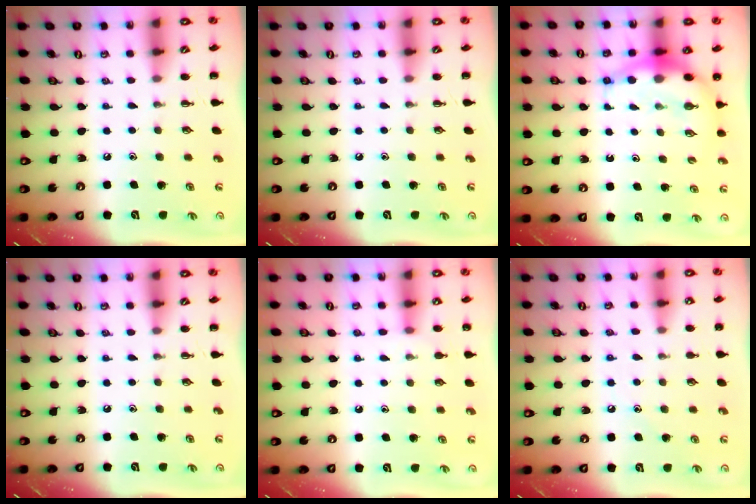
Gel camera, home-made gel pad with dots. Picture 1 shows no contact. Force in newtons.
{"total": 0.0}
{"total": 7.1, "press": 7.0, "slide": 1.4}
{"total": 0.0}
{"total": 5.4, "press": 5.2, "slide": 1.5}
{"total": 7.6, "press": 7.3, "slide": 2.3}